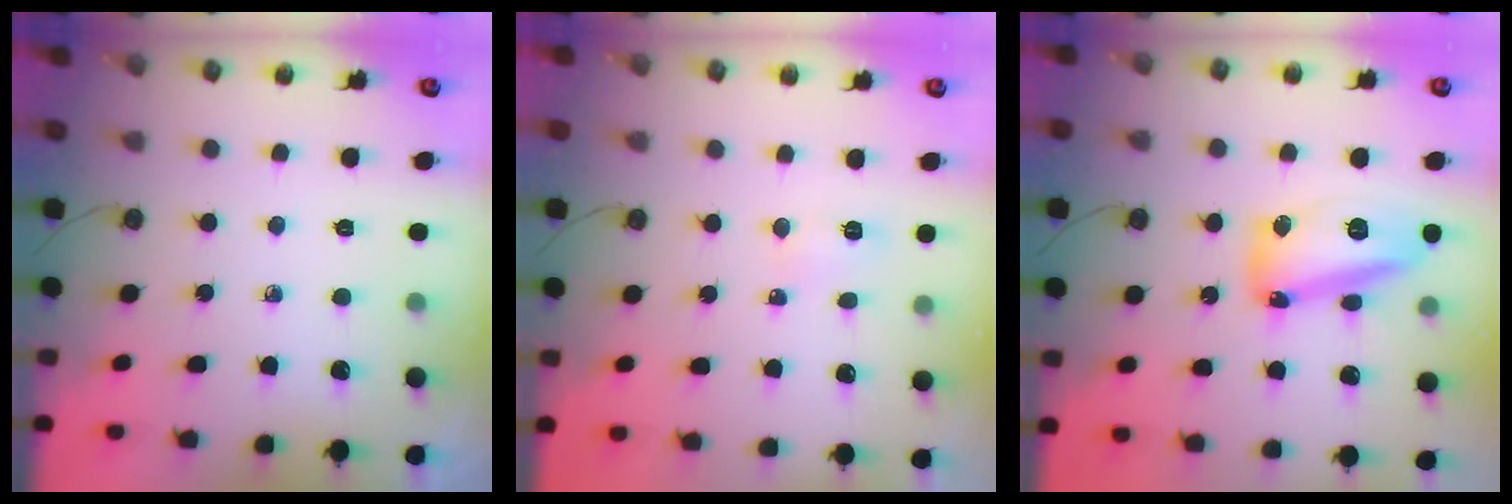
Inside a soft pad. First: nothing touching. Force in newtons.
{"total": 4.0, "press": 4.0, "slide": 0.4}
{"total": 15.0, "press": 14.8, "slide": 2.5}